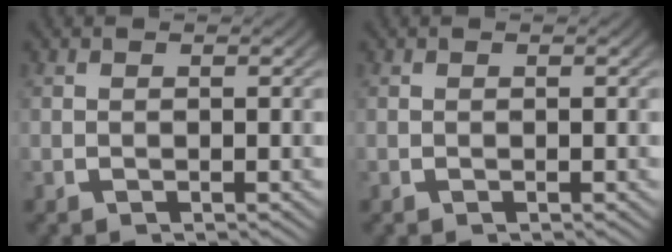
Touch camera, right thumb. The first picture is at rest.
{"total": 0.0}